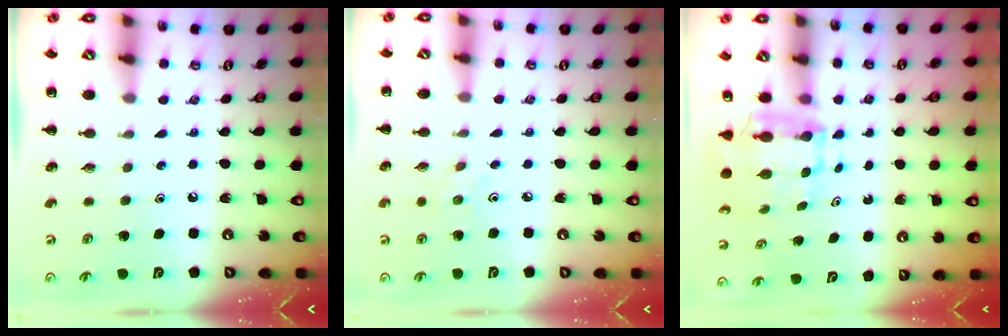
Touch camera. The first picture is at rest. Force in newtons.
{"total": 2.5, "press": 2.4, "slide": 0.9}
{"total": 6.7, "press": 6.6, "slide": 1.0}